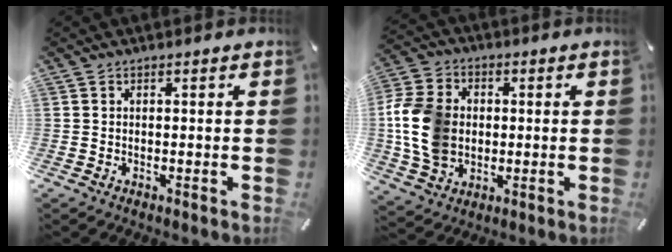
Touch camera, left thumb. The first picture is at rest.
{"total": 14.2, "force": [-0.1, 11.5, 8.3], "torque": [-0.189, 0.014, -0.002]}